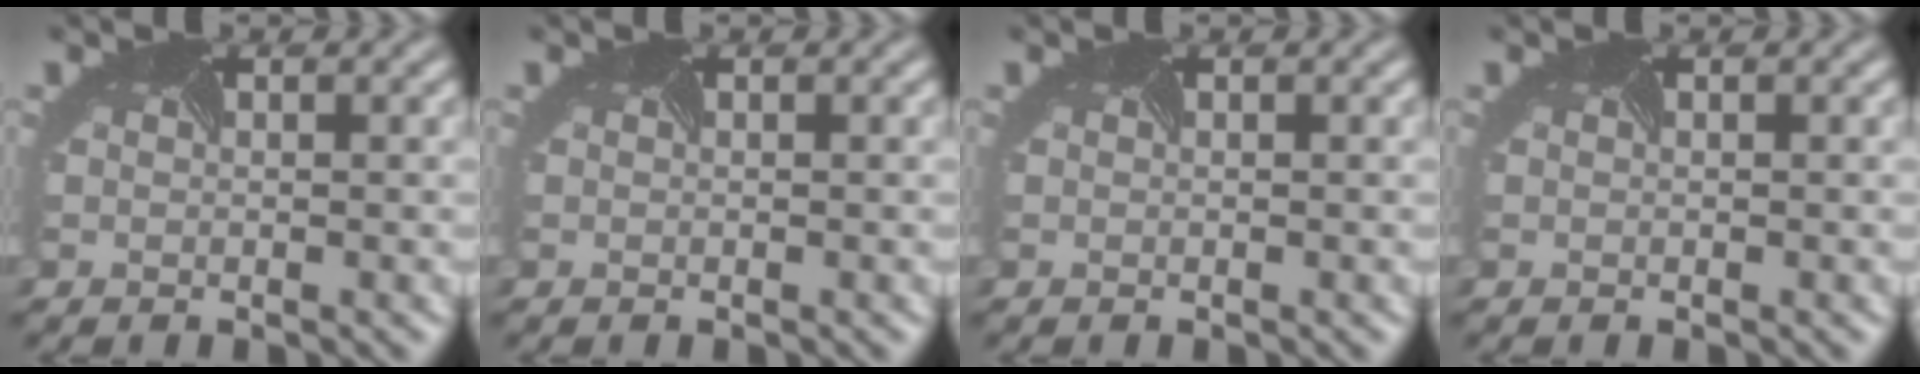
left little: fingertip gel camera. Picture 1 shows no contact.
{"total": 0.0}
{"total": 0.0}
{"total": 0.0}